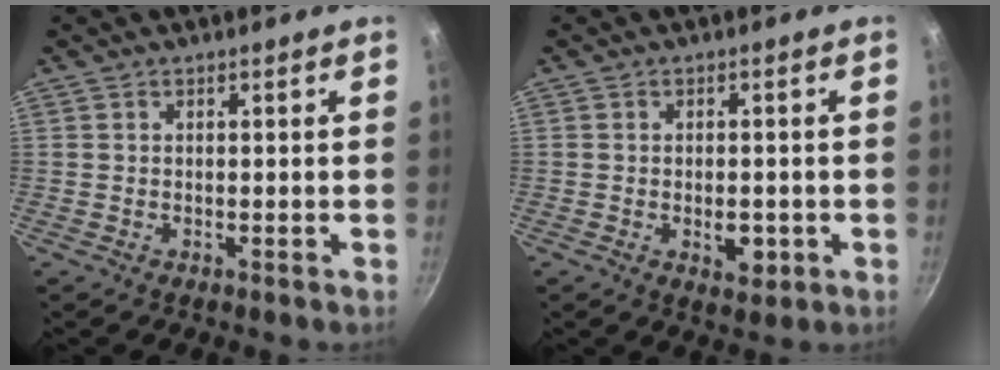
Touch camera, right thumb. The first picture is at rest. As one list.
[{"total": 4.5, "force": [-1.2, 2.5, 3.5], "torque": [-0.040, 0.001, -0.013]}]